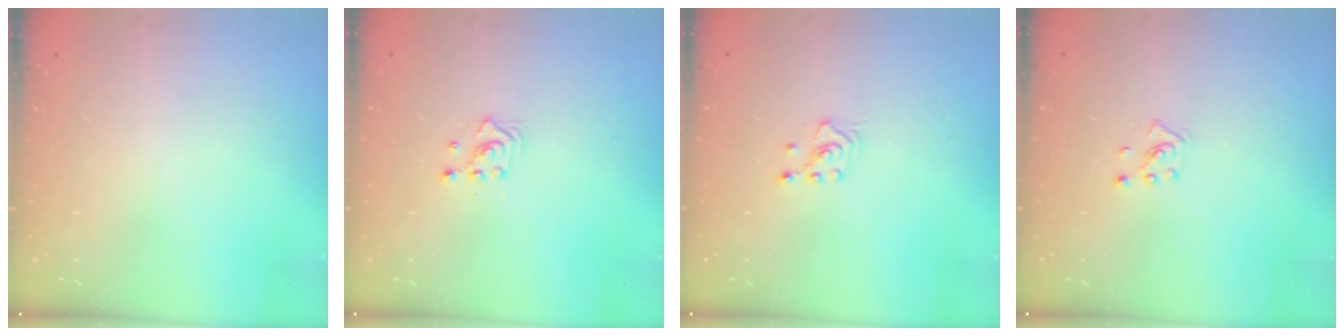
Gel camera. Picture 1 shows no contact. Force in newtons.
{"total": 2.3, "press": 2.3, "slide": 0.3}
{"total": 2.1, "press": 2.1, "slide": 0.1}
{"total": 2.1, "press": 2.0, "slide": 0.3}